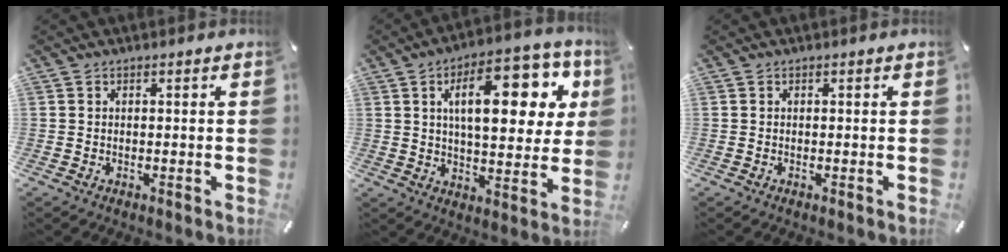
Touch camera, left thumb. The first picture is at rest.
{"total": 20.9, "force": [7.1, 9.2, 17.4], "torque": [-0.251, -0.011, 0.105]}
{"total": 0.0}